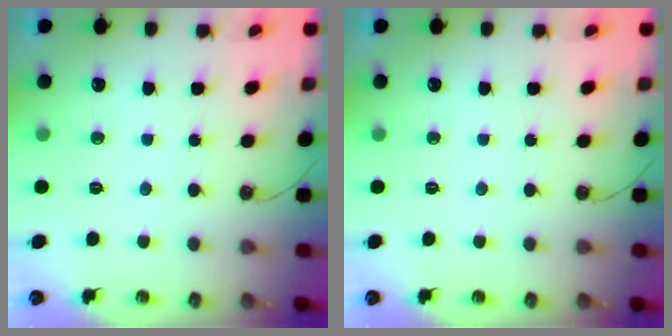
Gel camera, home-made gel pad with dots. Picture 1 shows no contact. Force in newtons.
{"total": 0.0}